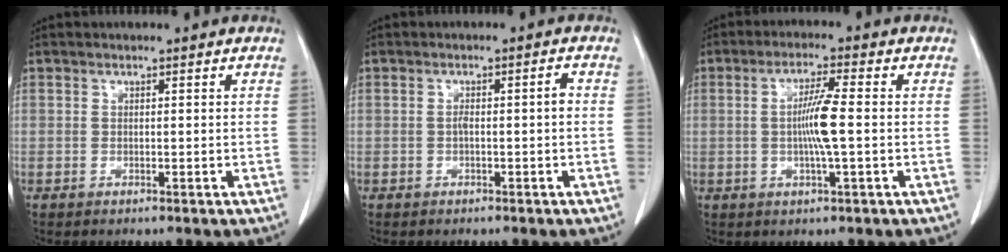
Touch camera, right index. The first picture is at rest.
{"total": 2.2, "force": [-0.4, 0.3, 2.1], "torque": [-0.034, 0.003, -0.007]}
{"total": 5.8, "force": [-0.3, -0.2, 5.8], "torque": [-0.110, -0.003, -0.009]}